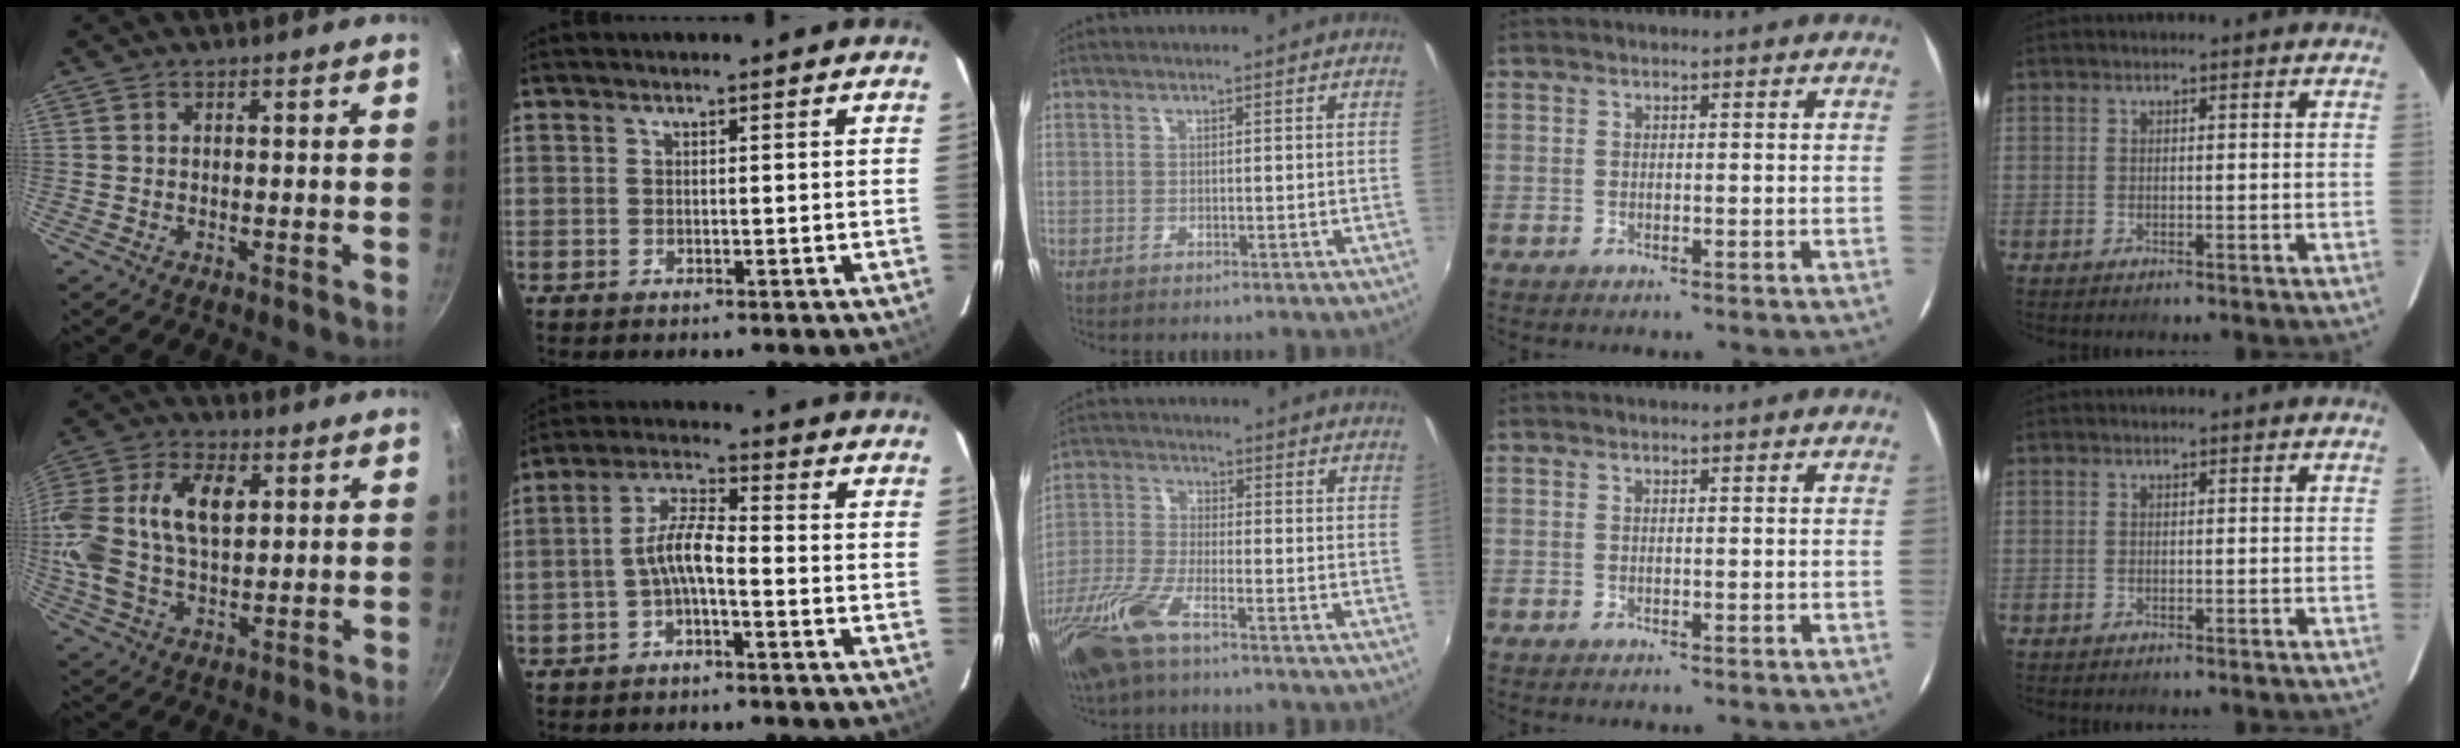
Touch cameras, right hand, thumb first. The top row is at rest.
{"thumb": {"total": 18.3, "force": [3.1, 11.2, 14.1], "torque": [-0.287, 0.020, 0.050]}, "index": {"total": 5.7, "force": [-2.3, 1.4, 5.0], "torque": [-0.109, 0.017, -0.043]}, "middle": {"total": 12.3, "force": [-7.9, 3.4, 8.7], "torque": [-0.201, -0.027, -0.161]}}